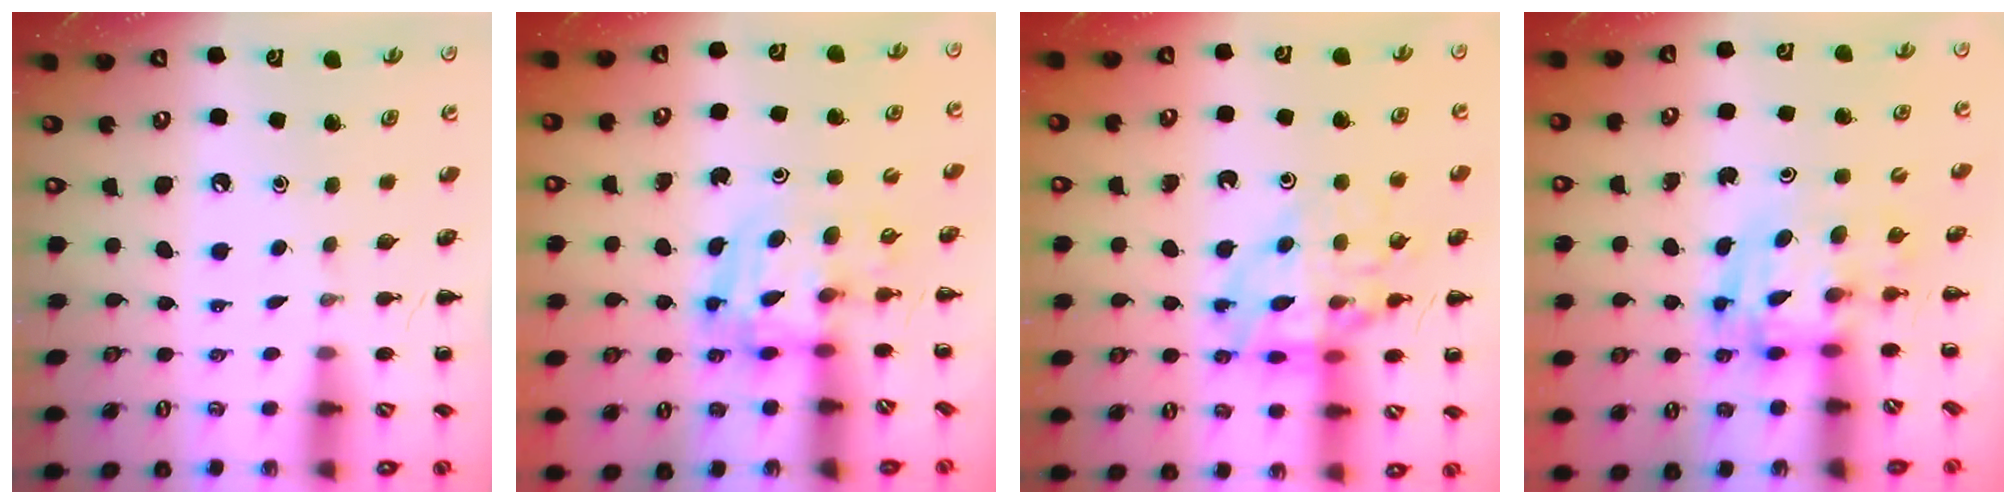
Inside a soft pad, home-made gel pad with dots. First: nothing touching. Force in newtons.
{"total": 3.6, "press": 3.5, "slide": 0.6}
{"total": 15.6, "press": 15.4, "slide": 2.2}
{"total": 2.8, "press": 2.8, "slide": 0.5}